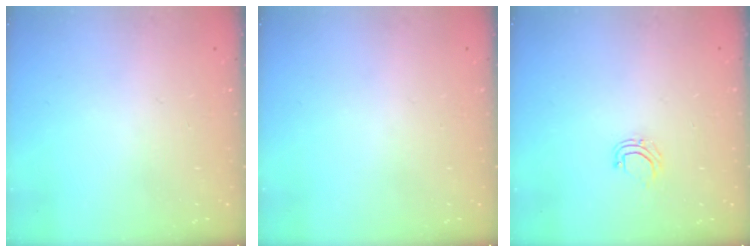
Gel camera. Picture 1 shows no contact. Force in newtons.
{"total": 0.0}
{"total": 4.9, "press": 4.8, "slide": 0.5}